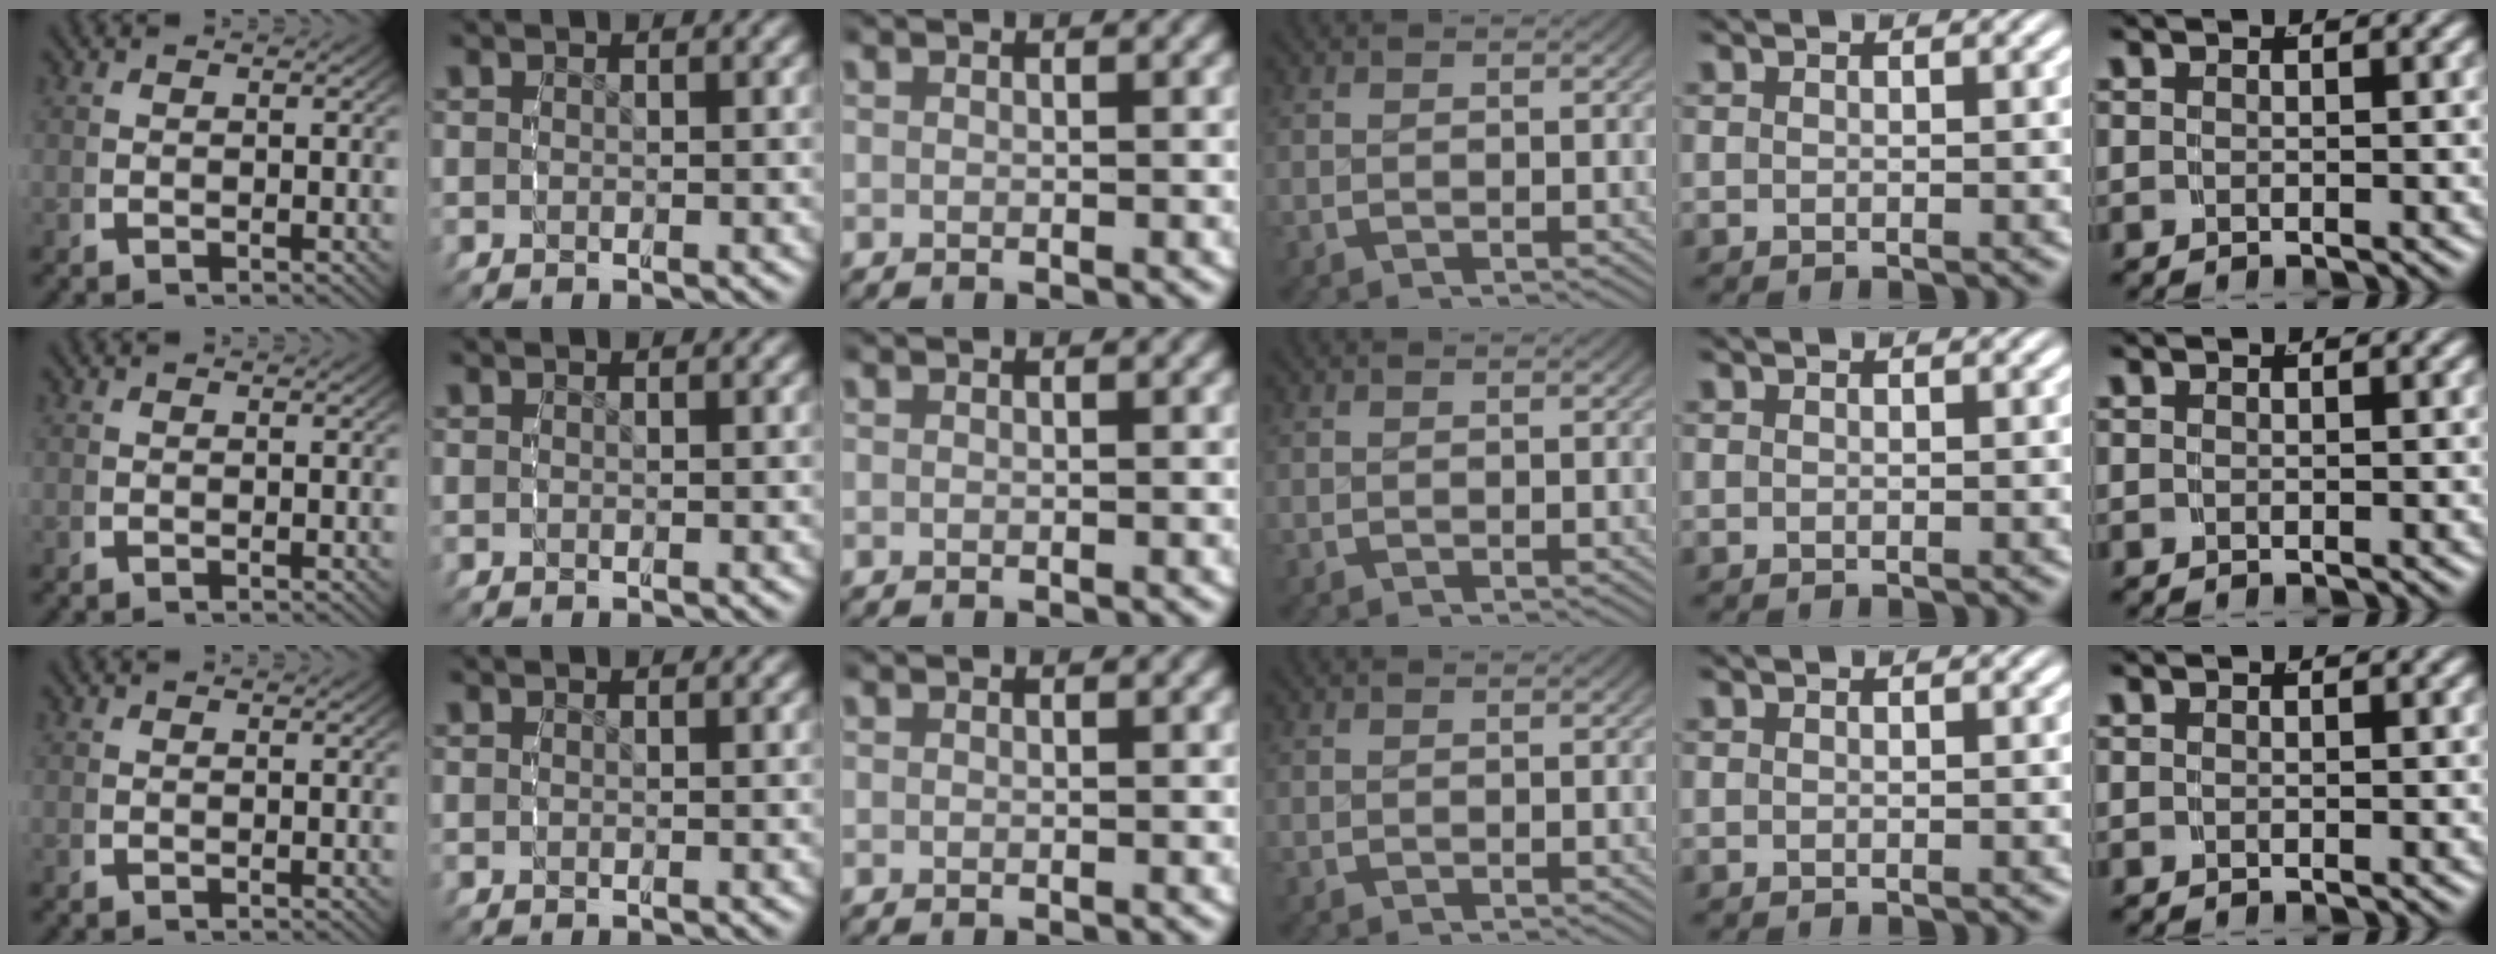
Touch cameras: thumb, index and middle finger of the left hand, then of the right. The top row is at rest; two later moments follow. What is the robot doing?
{"motion": "reach", "object": "shirt"}